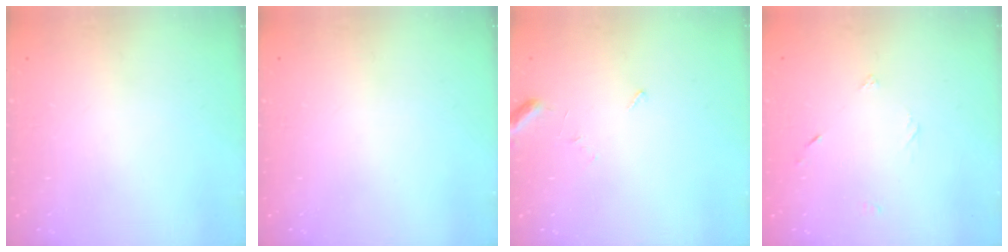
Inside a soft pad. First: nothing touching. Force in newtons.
{"total": 0.0}
{"total": 5.1, "press": 5.1, "slide": 0.5}
{"total": 2.0, "press": 2.0, "slide": 0.2}